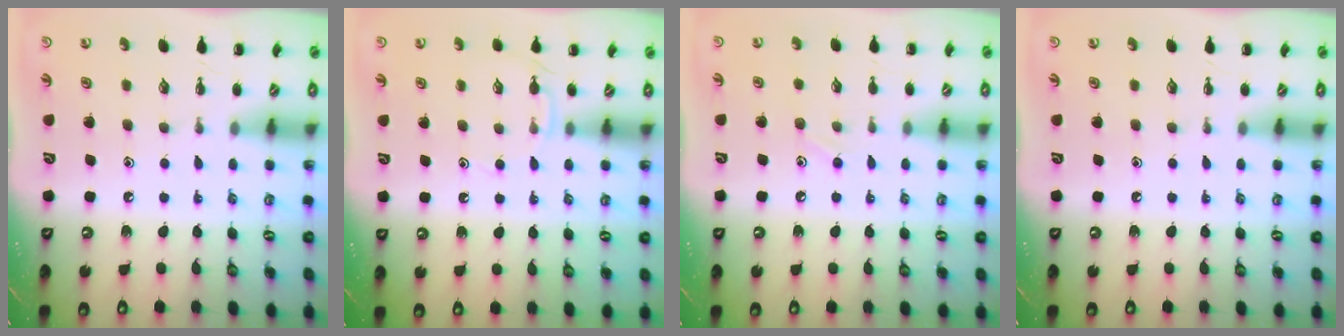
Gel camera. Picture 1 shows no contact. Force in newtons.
{"total": 5.4, "press": 5.2, "slide": 1.4}
{"total": 6.7, "press": 6.3, "slide": 2.3}
{"total": 0.0}